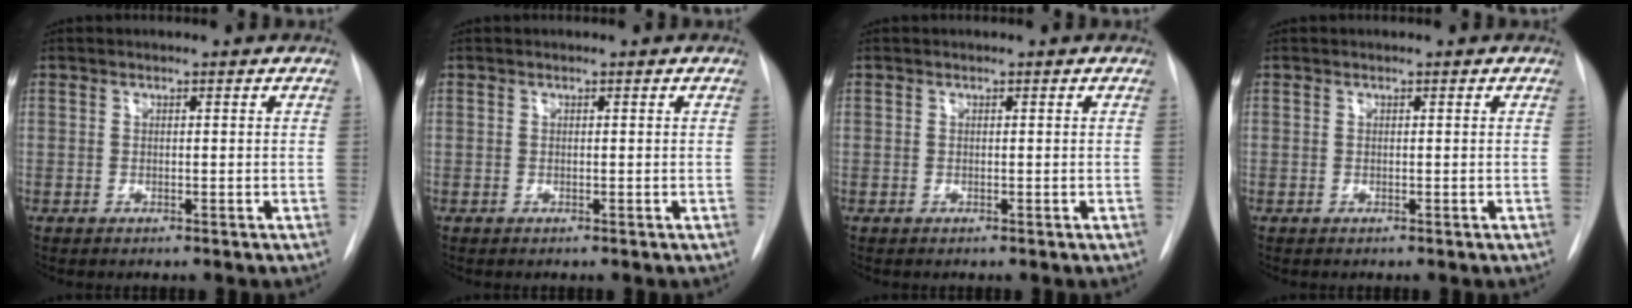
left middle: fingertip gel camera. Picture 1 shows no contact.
{"total": 0.0}
{"total": 0.0}
{"total": 0.0}